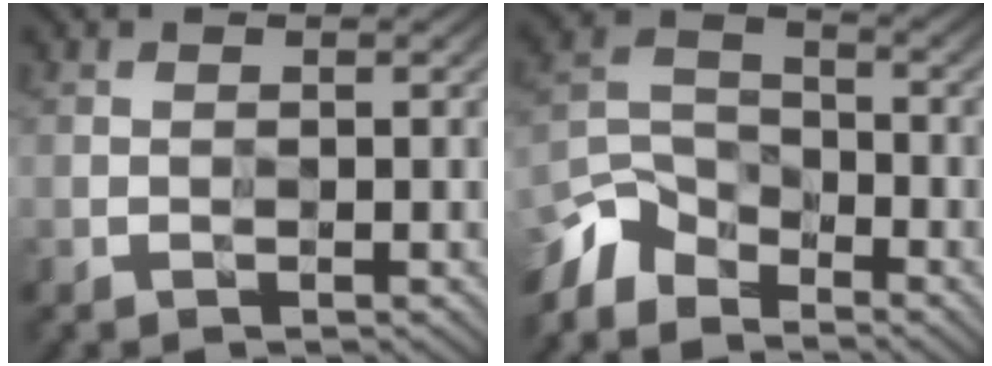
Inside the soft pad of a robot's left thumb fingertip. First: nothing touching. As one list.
[{"total": 7.2, "force": [-5.9, 3.8, 1.8], "torque": [-0.038, -0.004, -0.134]}]